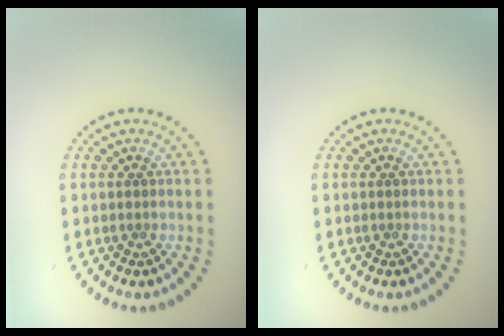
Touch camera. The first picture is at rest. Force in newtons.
{"total": 0.0}